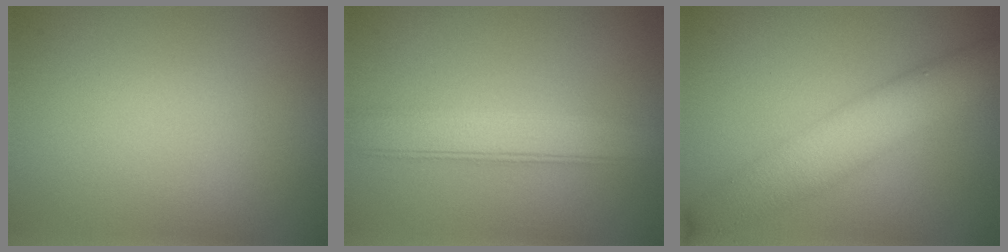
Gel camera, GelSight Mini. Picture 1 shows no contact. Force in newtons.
{"total": 4.4, "press": 4.4, "slide": 0.3}
{"total": 6.5, "press": 6.5, "slide": 0.1}